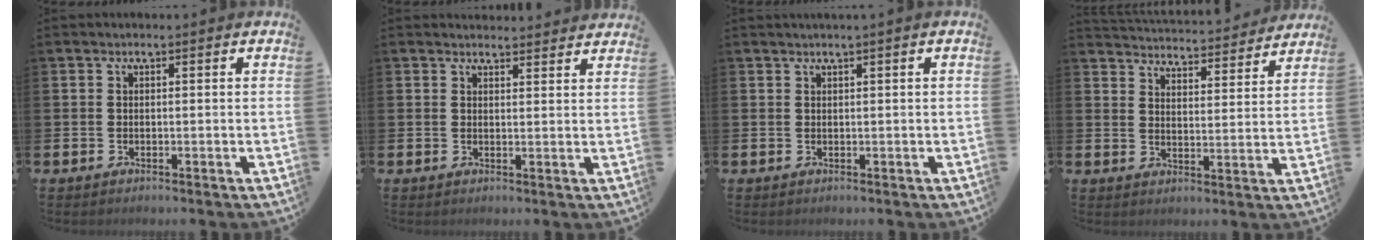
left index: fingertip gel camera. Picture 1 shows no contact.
{"total": 2.3, "force": [2.3, 0.3, -0.1], "torque": [0.008, -0.016, 0.039]}
{"total": 0.7, "force": [0.4, -0.2, 0.5], "torque": [-0.014, 0.003, 0.008]}
{"total": 4.6, "force": [4.6, 0.1, 0.0], "torque": [-0.016, -0.044, 0.078]}